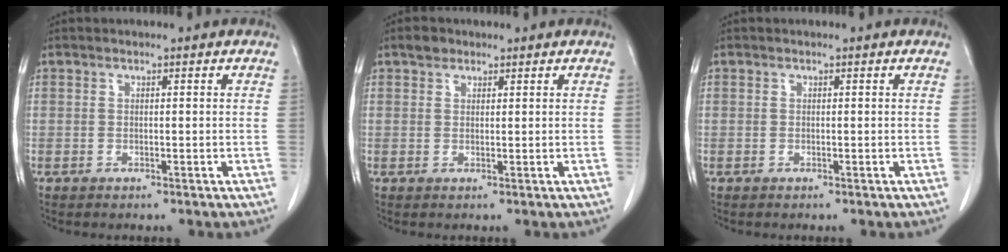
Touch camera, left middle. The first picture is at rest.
{"total": 1.7, "force": [1.2, 1.1, 0.4], "torque": [-0.009, 0.004, 0.020]}
{"total": 0.0}